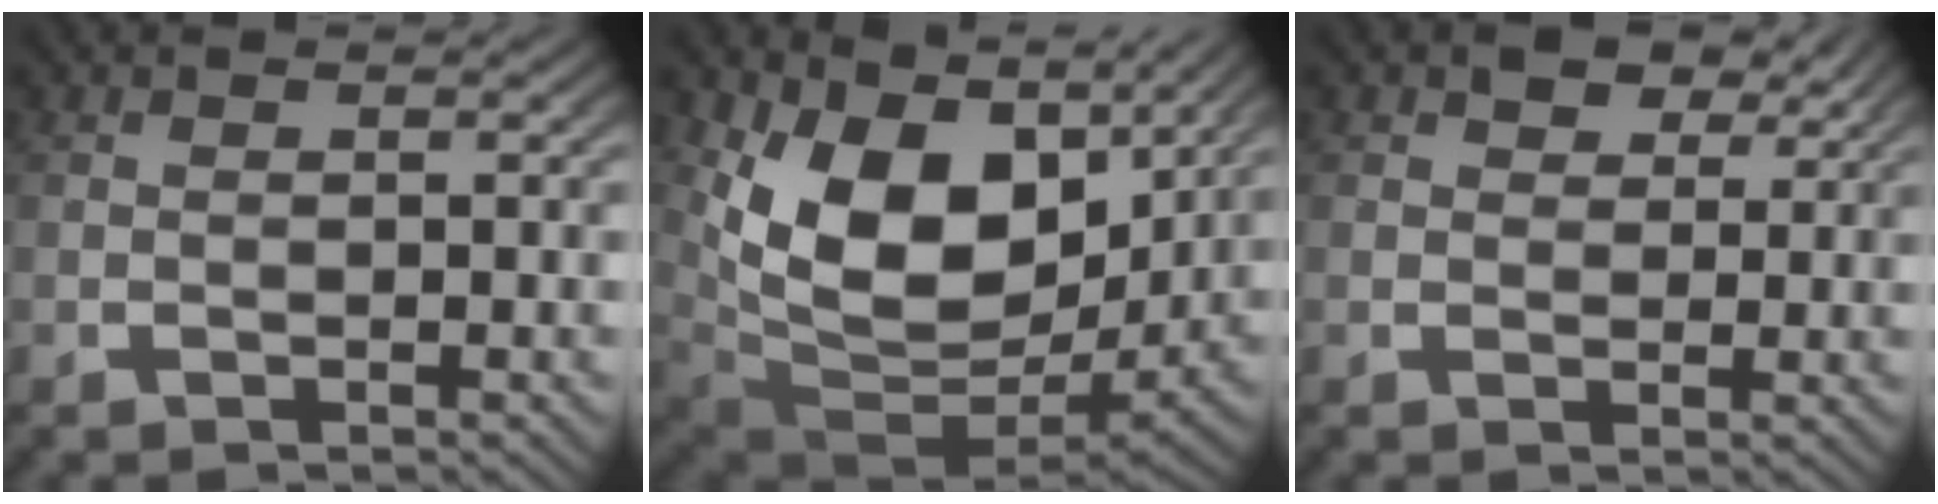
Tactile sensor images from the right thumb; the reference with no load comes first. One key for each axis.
{"total": 13.4, "fx": 1.5, "fy": 8.3, "fz": 10.4, "tx": -0.232, "ty": -0.046, "tz": 0.048}
{"total": 3.1, "fx": 2.2, "fy": 1.6, "fz": 1.4, "tx": -0.016, "ty": -0.002, "tz": 0.036}